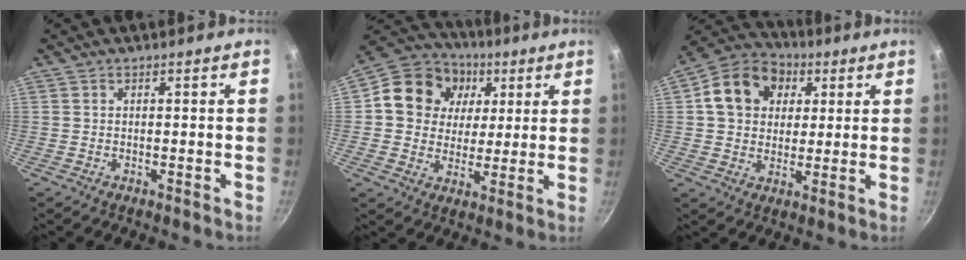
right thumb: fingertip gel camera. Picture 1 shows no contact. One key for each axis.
{"total": 15.5, "fx": 4.1, "fy": 13.4, "fz": 6.6, "tx": -0.089, "ty": 0.006, "tz": 0.056}
{"total": 14.0, "fx": 3.9, "fy": 11.2, "fz": 7.4, "tx": -0.108, "ty": 0.014, "tz": 0.050}